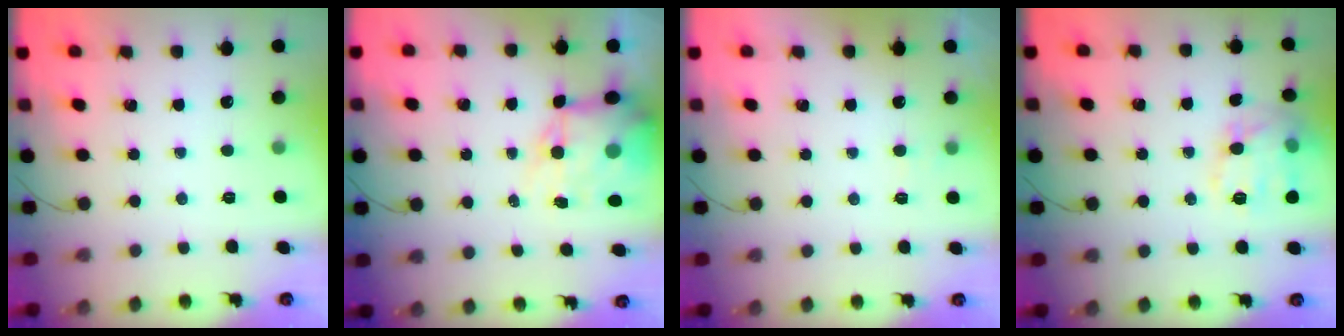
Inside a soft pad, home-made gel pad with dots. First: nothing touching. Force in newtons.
{"total": 12.2, "press": 11.9, "slide": 2.8}
{"total": 2.3, "press": 2.0, "slide": 1.2}
{"total": 14.4, "press": 14.4, "slide": 0.4}